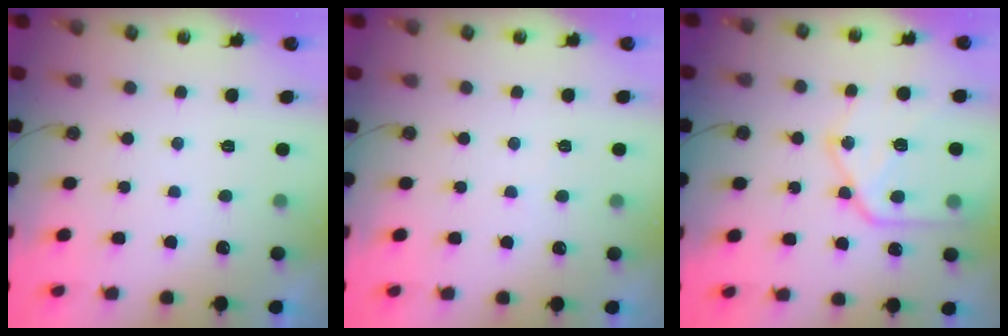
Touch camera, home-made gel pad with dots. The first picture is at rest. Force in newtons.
{"total": 3.0, "press": 2.9, "slide": 0.5}
{"total": 17.8, "press": 17.7, "slide": 1.8}